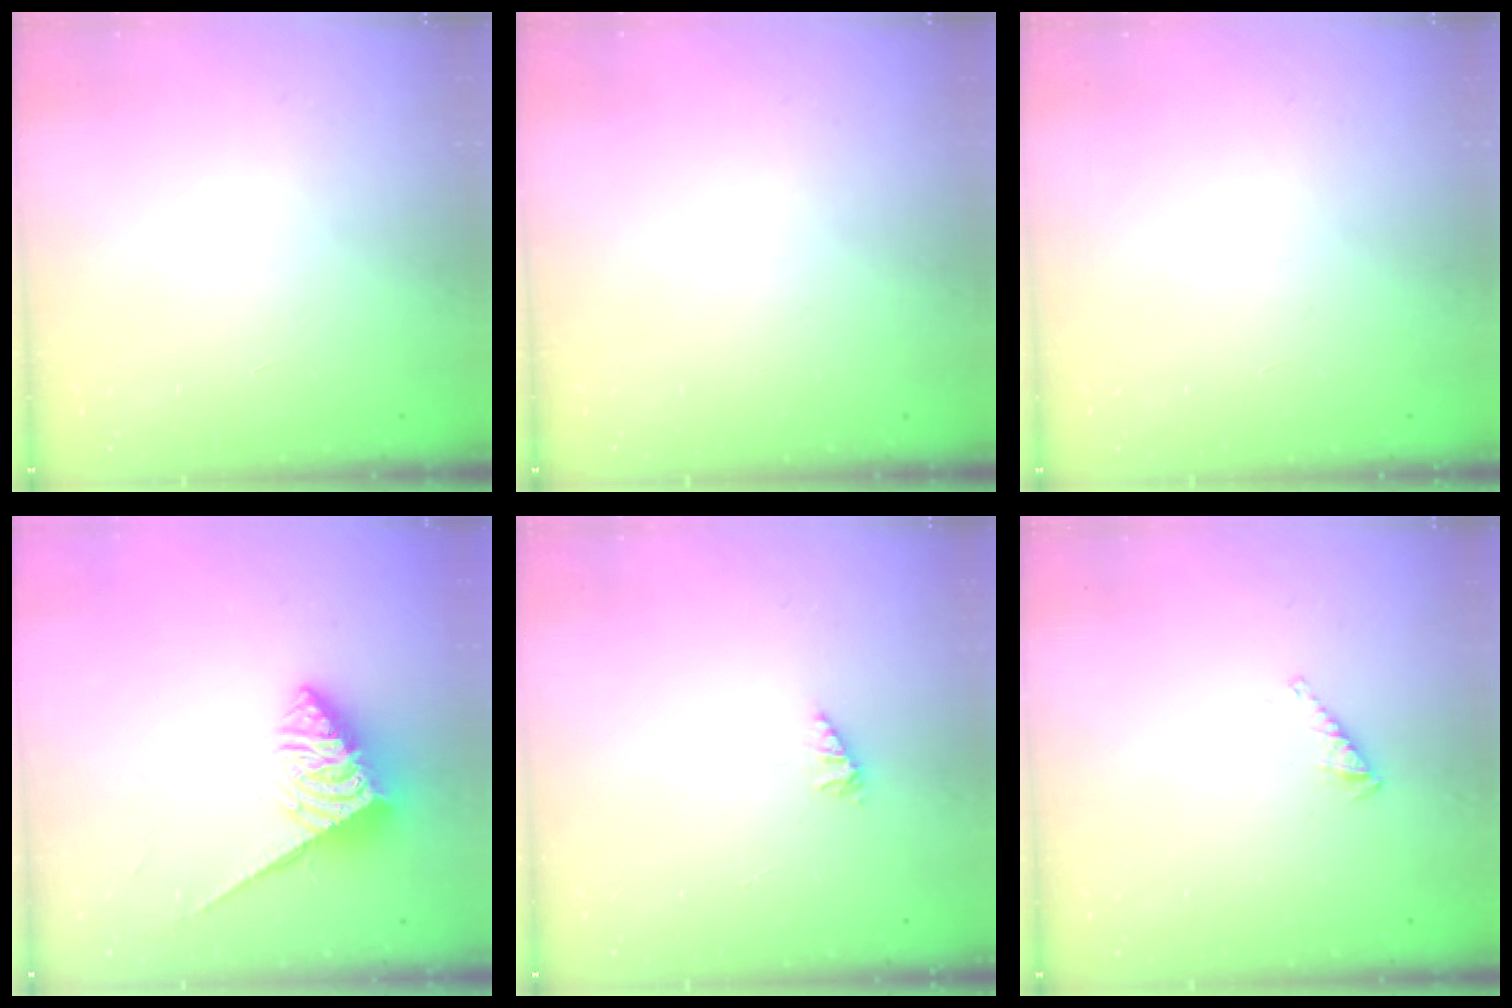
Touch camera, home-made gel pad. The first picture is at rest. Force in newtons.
{"total": 0.0}
{"total": 0.0}
{"total": 6.2, "press": 6.2, "slide": 0.4}
{"total": 1.3, "press": 1.3, "slide": 0.1}
{"total": 2.9, "press": 2.9, "slide": 0.3}